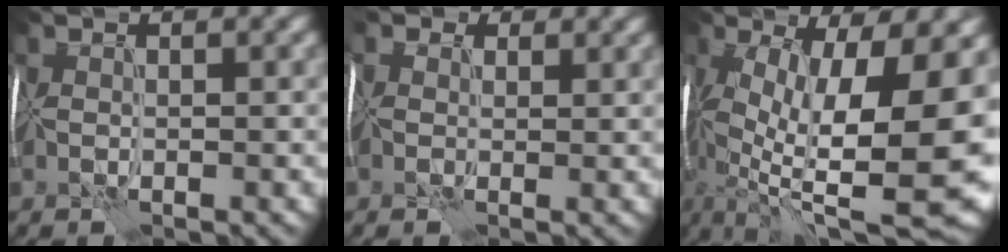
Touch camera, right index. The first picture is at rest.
{"total": 3.3, "force": [1.4, 2.4, 1.8], "torque": [-0.053, 0.015, 0.004]}
{"total": 16.7, "force": [-2.4, 6.1, 15.3], "torque": [-0.253, -0.014, -0.032]}